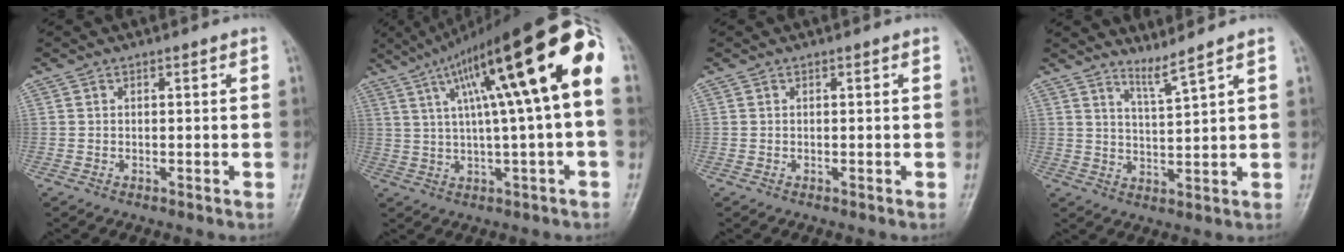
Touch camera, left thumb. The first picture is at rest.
{"total": 20.9, "force": [5.1, 3.3, 20.0], "torque": [-0.313, 0.042, 0.073]}
{"total": 0.0}
{"total": 3.8, "force": [3.3, -1.1, 1.6], "torque": [-0.035, -0.042, 0.071]}